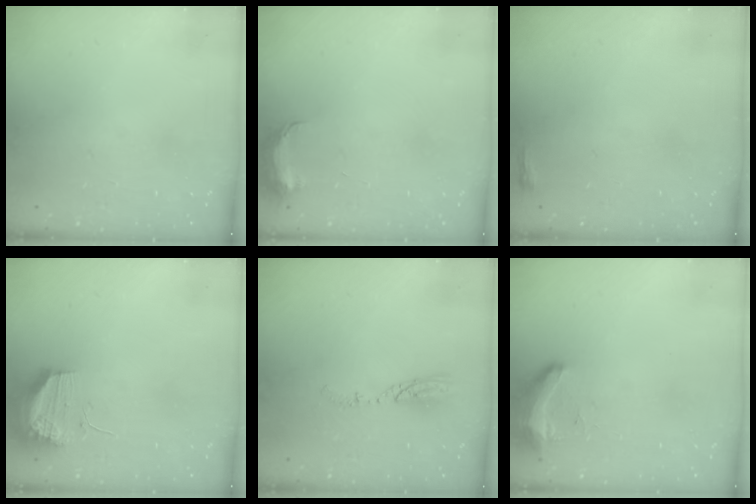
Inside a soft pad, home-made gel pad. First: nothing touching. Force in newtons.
{"total": 7.0, "press": 6.9, "slide": 0.6}
{"total": 2.3, "press": 2.2, "slide": 0.7}
{"total": 10.6, "press": 10.5, "slide": 1.3}
{"total": 4.5, "press": 4.3, "slide": 1.0}
{"total": 8.5, "press": 8.3, "slide": 1.6}